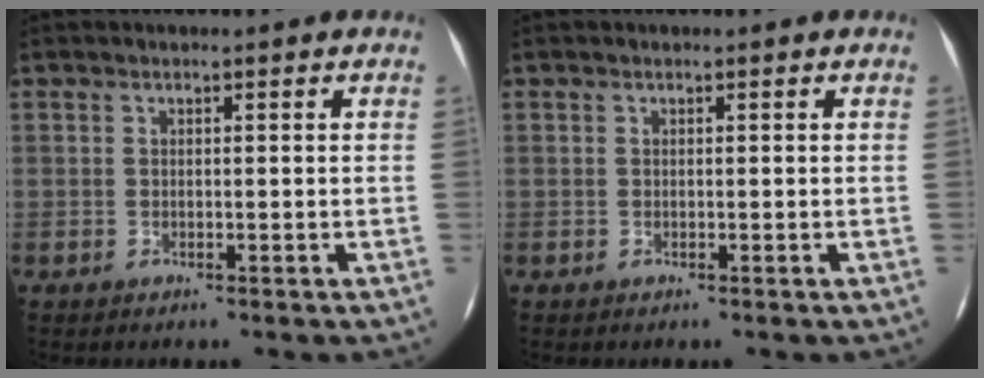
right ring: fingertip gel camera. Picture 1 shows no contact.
{"total": 0.0}